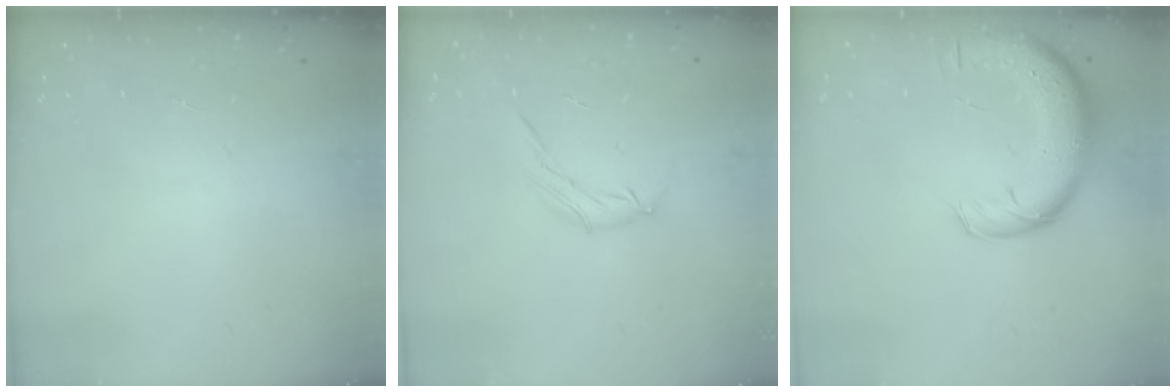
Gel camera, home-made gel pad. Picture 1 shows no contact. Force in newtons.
{"total": 6.3, "press": 6.3, "slide": 0.5}
{"total": 13.2, "press": 12.8, "slide": 3.0}